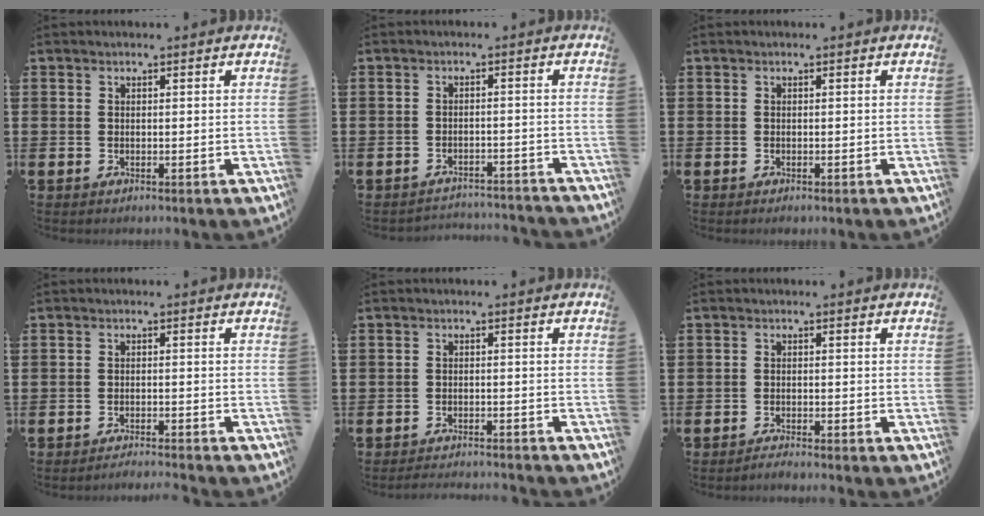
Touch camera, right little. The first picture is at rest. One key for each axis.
{"total": 2.1, "fx": -2.1, "fy": 0.0, "fz": -0.2, "tx": -0.003, "ty": 0.004, "tz": -0.046}
{"total": 0.0}
{"total": 1.4, "fx": -1.4, "fy": -0.3, "fz": 0.1, "tx": -0.002, "ty": 0.003, "tz": -0.028}
{"total": 1.6, "fx": -1.6, "fy": -0.2, "fz": 0.1, "tx": -0.003, "ty": 0.004, "tz": -0.033}
{"total": 1.1, "fx": -1.0, "fy": -0.1, "fz": 0.3, "tx": -0.007, "ty": -0.002, "tz": -0.020}